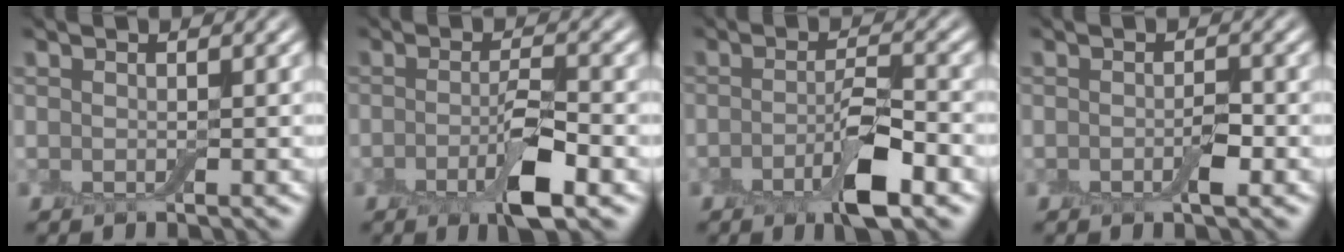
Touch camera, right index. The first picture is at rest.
{"total": 4.6, "force": [-1.6, 1.1, 4.2], "torque": [-0.072, -0.002, -0.033]}
{"total": 5.0, "force": [-2.1, 1.3, 4.3], "torque": [-0.075, 0.000, -0.042]}
{"total": 1.7, "force": [-0.6, 0.5, 1.5], "torque": [-0.026, -0.002, -0.011]}